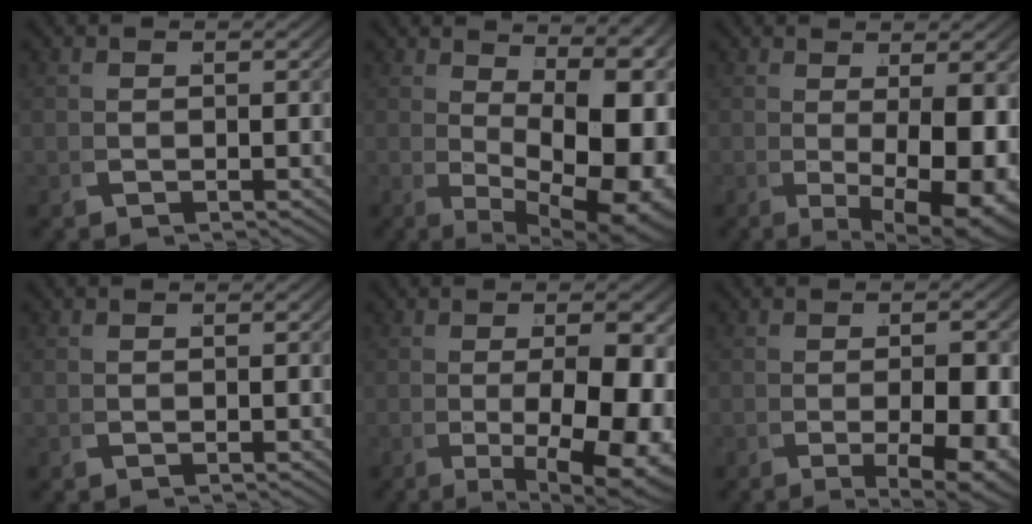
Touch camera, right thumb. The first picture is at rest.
{"total": 12.5, "force": [0.8, 6.1, 10.9], "torque": [-0.159, -0.034, 0.041]}
{"total": 9.8, "force": [-0.8, 4.1, 8.8], "torque": [-0.136, -0.023, 0.009]}
{"total": 0.0}
{"total": 10.9, "force": [-1.5, 5.1, 9.5], "torque": [-0.150, -0.028, -0.003]}
{"total": 6.6, "force": [-1.6, 2.7, 5.9], "torque": [-0.089, -0.018, -0.014]}